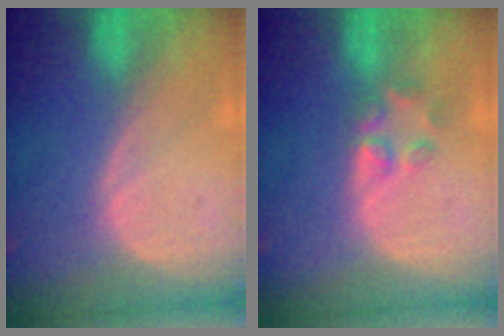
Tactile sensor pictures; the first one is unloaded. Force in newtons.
{"total": 2.9, "press": 2.9, "slide": 0.3}